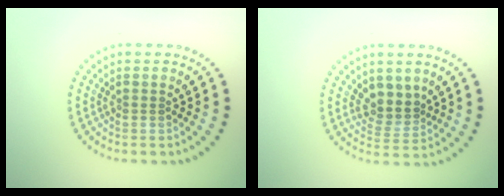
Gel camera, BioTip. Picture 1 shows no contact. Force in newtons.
{"total": 2.7, "press": 2.2, "slide": 1.6}